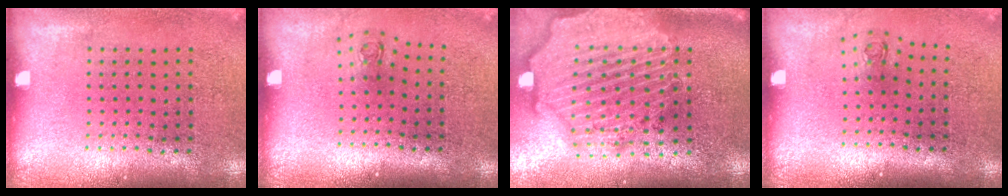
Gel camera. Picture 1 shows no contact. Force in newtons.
{"total": 0.7, "press": 0.3, "slide": 0.6}
{"total": 3.4, "press": 2.9, "slide": 1.9}
{"total": 0.7, "press": 0.3, "slide": 0.6}